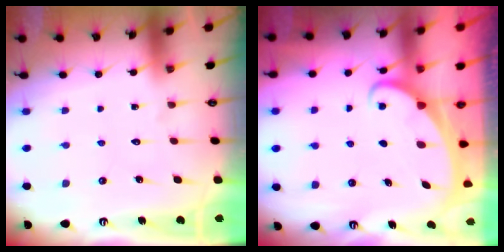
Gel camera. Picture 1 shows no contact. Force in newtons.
{"total": 2.0, "press": 2.0, "slide": 0.3}